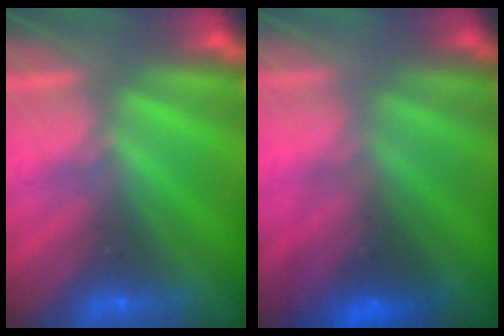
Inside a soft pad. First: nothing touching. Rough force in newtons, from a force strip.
{"total": 2.3}